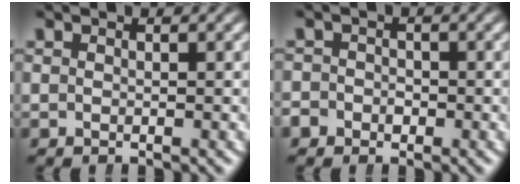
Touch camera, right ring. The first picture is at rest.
{"total": 1.4, "force": [-0.9, 1.0, -0.5], "torque": [0.015, -0.003, -0.021]}